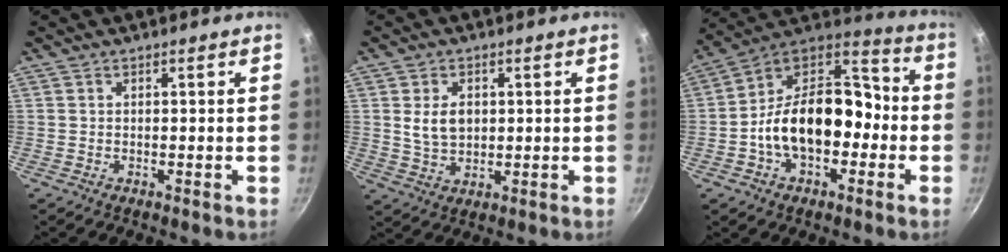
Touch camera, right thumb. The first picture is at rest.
{"total": 6.1, "force": [1.1, 4.3, 4.2], "torque": [-0.064, -0.008, 0.024]}
{"total": 20.0, "force": [-3.8, 13.1, 14.7], "torque": [-0.206, 0.066, -0.075]}